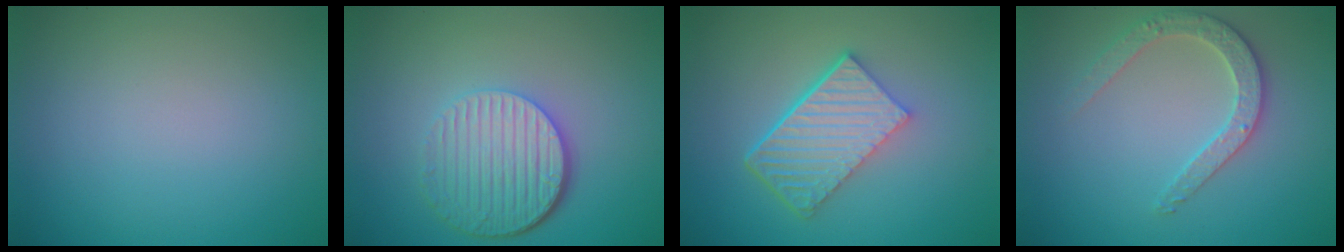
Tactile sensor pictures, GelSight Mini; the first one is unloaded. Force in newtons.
{"total": 5.8, "press": 4.1, "slide": 4.1}
{"total": 6.1, "press": 4.2, "slide": 4.5}
{"total": 2.8, "press": 2.7, "slide": 0.5}